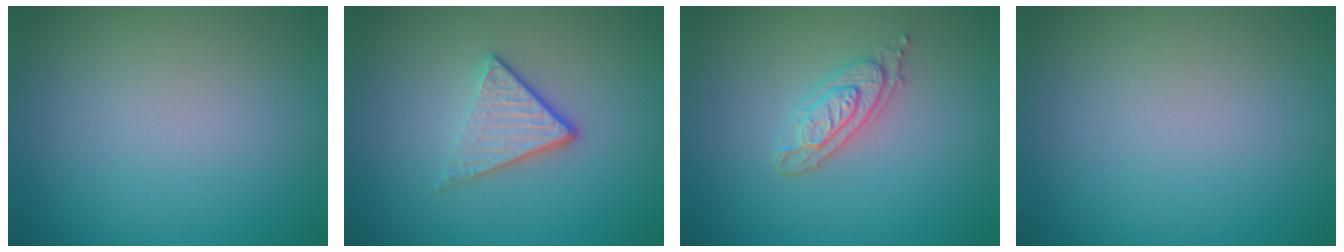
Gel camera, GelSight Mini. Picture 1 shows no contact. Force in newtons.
{"total": 3.5, "press": 2.5, "slide": 2.5}
{"total": 2.6, "press": 2.4, "slide": 1.0}
{"total": 0.0}